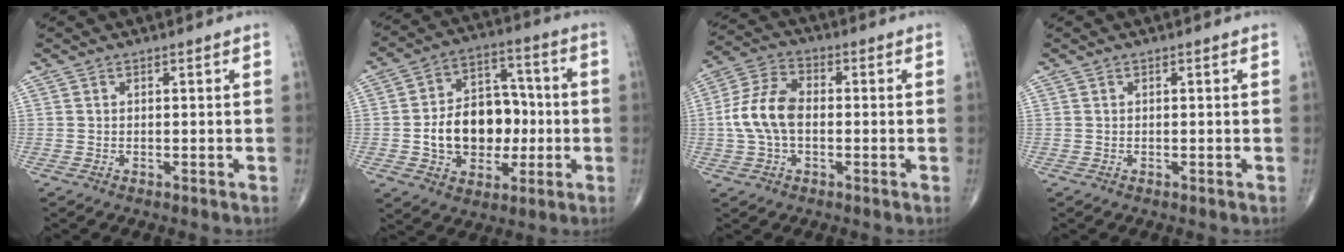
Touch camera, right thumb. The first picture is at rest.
{"total": 15.7, "force": [-1.8, 11.3, 10.6], "torque": [-0.129, 0.037, -0.023]}
{"total": 10.0, "force": [-0.6, 6.0, 7.9], "torque": [-0.164, 0.027, -0.019]}
{"total": 0.0}